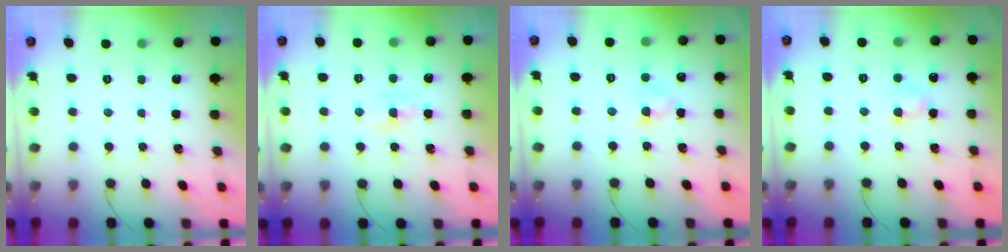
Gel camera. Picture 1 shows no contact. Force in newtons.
{"total": 1.2, "press": 1.0, "slide": 0.6}
{"total": 2.1, "press": 1.9, "slide": 0.8}
{"total": 3.6, "press": 3.5, "slide": 1.1}